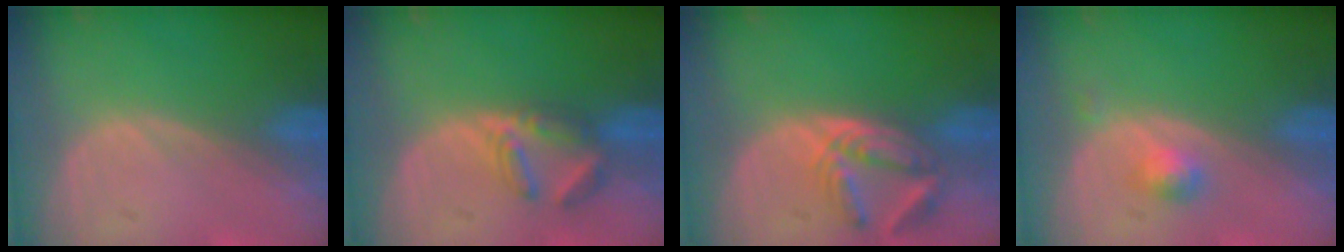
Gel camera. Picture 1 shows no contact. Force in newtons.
{"total": 4.4, "press": 4.3, "slide": 1.1}
{"total": 5.6, "press": 5.3, "slide": 1.7}
{"total": 2.2, "press": 2.0, "slide": 1.0}